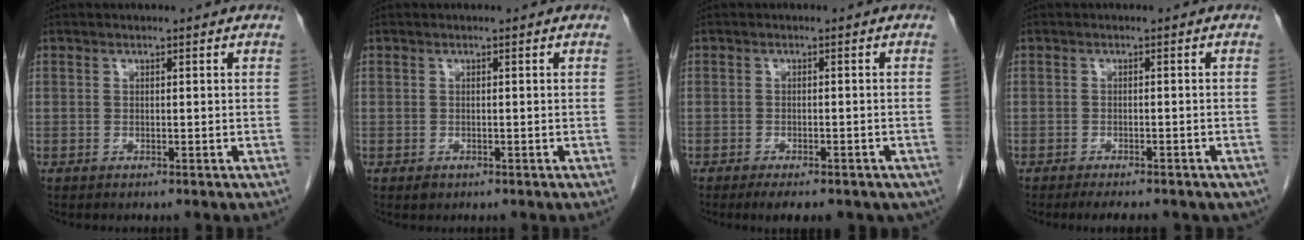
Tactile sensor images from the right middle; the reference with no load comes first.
{"total": 0.7, "force": [-0.4, 0.6, 0.3], "torque": [-0.006, 0.001, -0.003]}
{"total": 9.2, "force": [-6.6, 3.7, 5.3], "torque": [-0.064, -0.004, -0.079]}
{"total": 7.7, "force": [-6.2, 2.5, 3.8], "torque": [-0.042, -0.001, -0.070]}